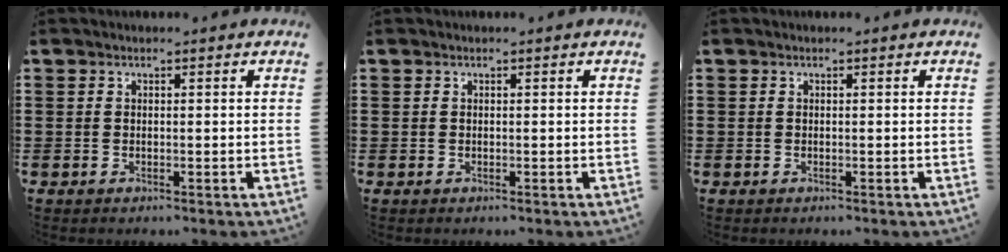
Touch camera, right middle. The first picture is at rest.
{"total": 0.0}
{"total": 0.0}